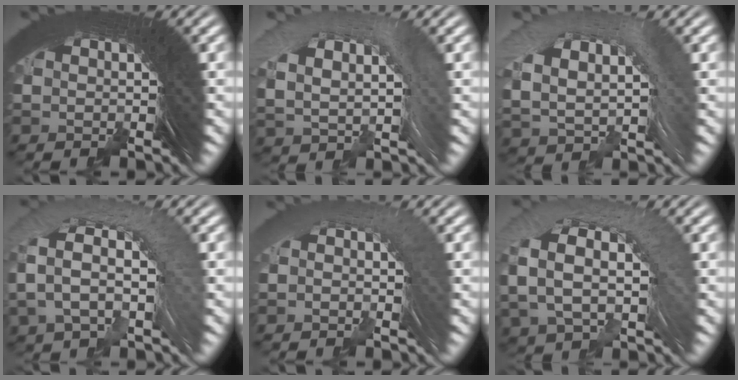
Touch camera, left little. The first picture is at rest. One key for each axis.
{"total": 5.9, "fx": 1.8, "fy": 3.1, "fz": 4.7, "tx": -0.075, "ty": 0.019, "tz": 0.031}
{"total": 7.1, "fx": 1.7, "fy": 4.4, "fz": 5.2, "tx": -0.096, "ty": 0.013, "tz": 0.028}
{"total": 5.7, "fx": 0.6, "fy": 3.2, "fz": 4.6, "tx": -0.079, "ty": 0.025, "tz": 0.002}
{"total": 1.7, "fx": -0.3, "fy": 0.4, "fz": 1.6, "tx": -0.003, "ty": 0.018, "tz": -0.015}
{"total": 6.5, "fx": 1.3, "fy": 3.7, "fz": 5.1, "tx": -0.082, "ty": 0.034, "tz": 0.013}